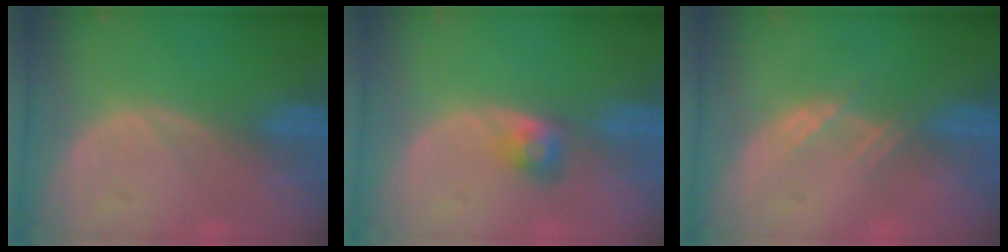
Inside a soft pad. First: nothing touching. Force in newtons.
{"total": 2.8, "press": 2.5, "slide": 1.2}
{"total": 1.9, "press": 1.9, "slide": 0.3}